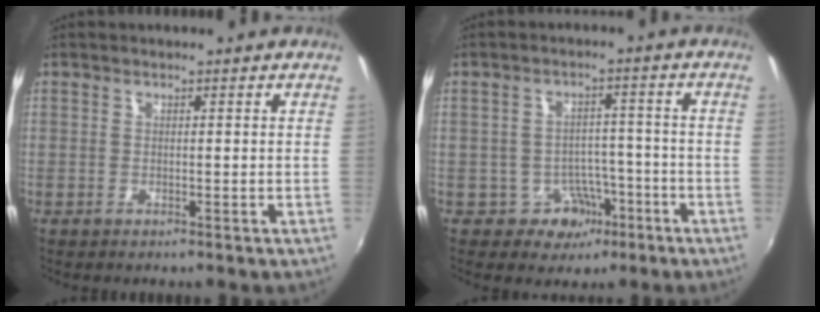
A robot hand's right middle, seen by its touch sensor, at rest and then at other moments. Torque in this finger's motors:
{"motor_torque": [-0.22, -0.05, -0.04, 0.00]}